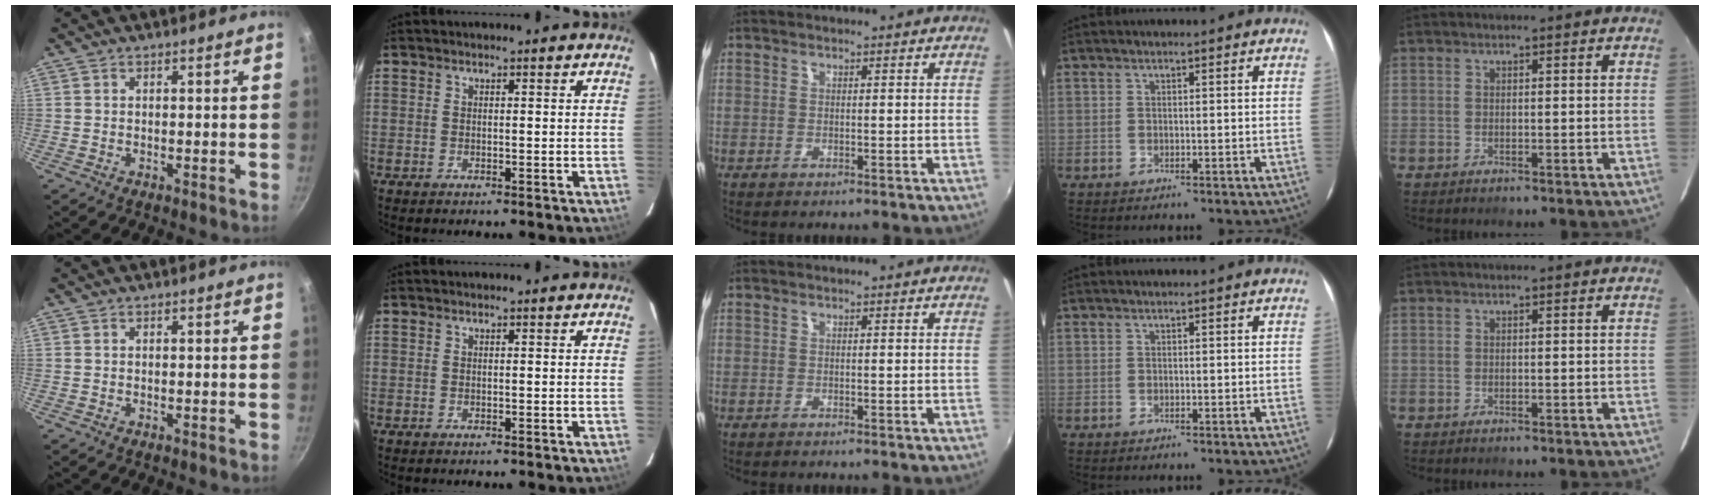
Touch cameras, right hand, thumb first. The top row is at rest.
{}